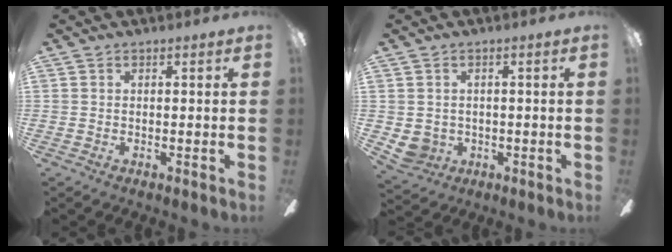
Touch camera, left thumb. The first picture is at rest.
{"total": 3.9, "force": [0.1, 3.8, 0.7], "torque": [-0.034, 0.001, 0.001]}